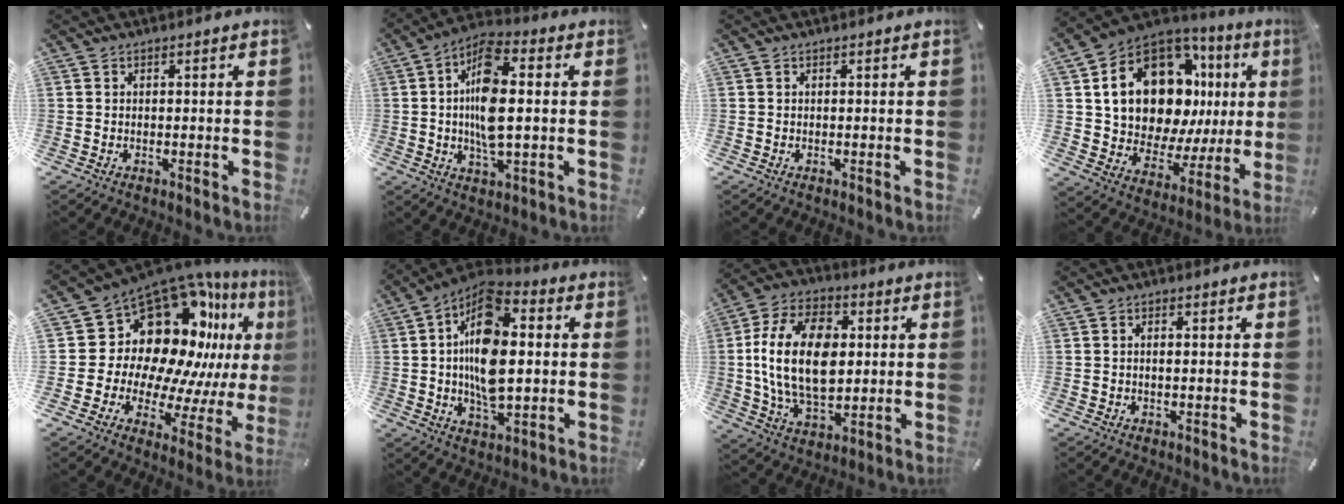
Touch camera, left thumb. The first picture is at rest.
{"total": 12.6, "force": [0.5, 5.1, 11.5], "torque": [-0.230, -0.001, 0.005]}
{"total": 0.0}
{"total": 18.8, "force": [7.8, 11.8, 12.3], "torque": [-0.200, -0.057, 0.137]}
{"total": 19.8, "force": [9.7, 13.4, 10.9], "torque": [-0.177, -0.109, 0.188]}
{"total": 16.7, "force": [1.2, 9.2, 13.9], "torque": [-0.271, -0.003, 0.017]}
{"total": 20.4, "force": [1.7, 13.7, 15.0], "torque": [-0.316, 0.010, 0.028]}
{"total": 1.1, "force": [-0.1, 0.5, 1.0], "torque": [-0.020, 0.001, -0.002]}